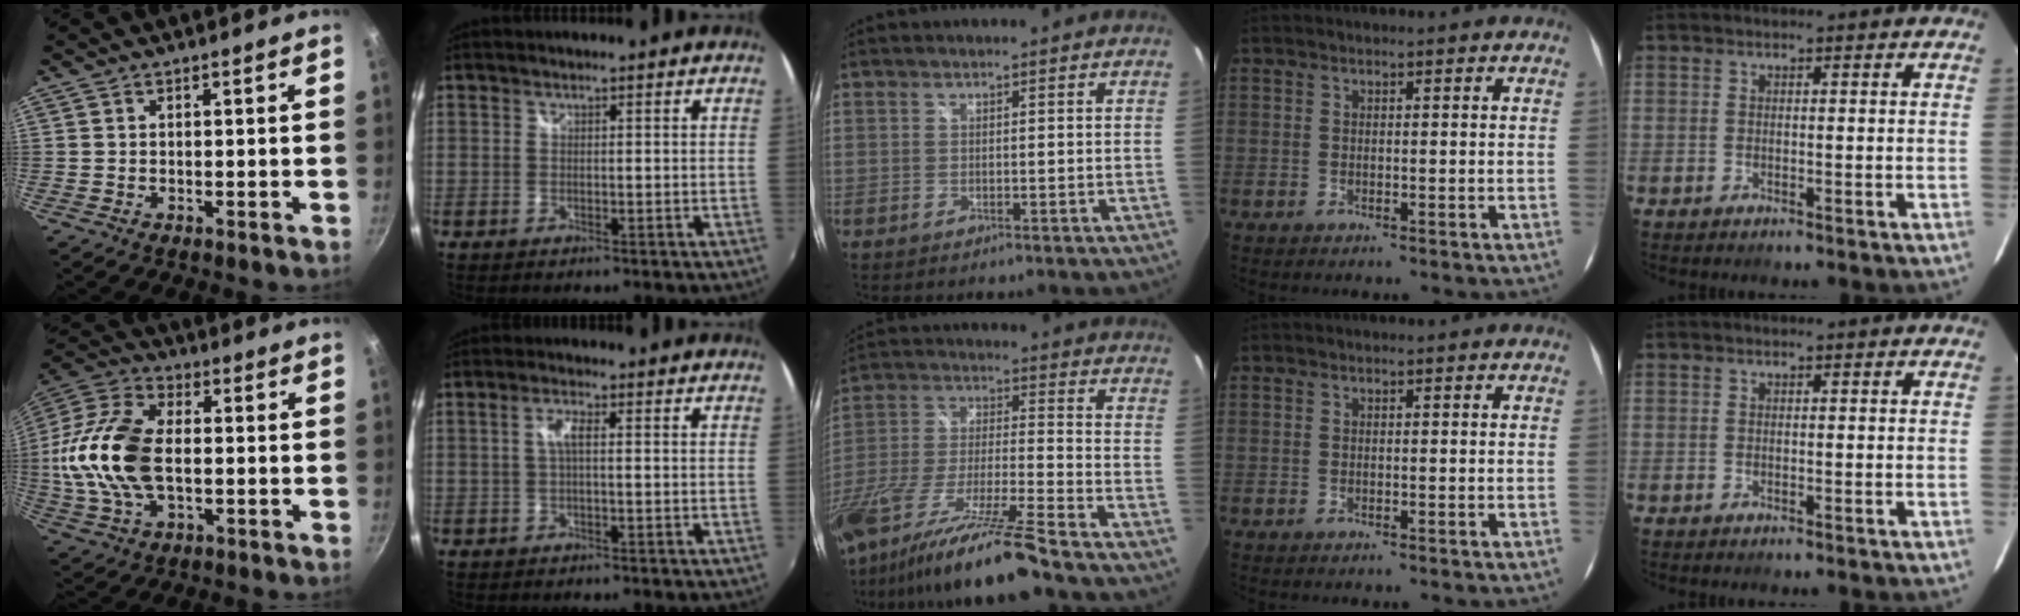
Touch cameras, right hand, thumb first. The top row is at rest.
{"thumb": {"total": 19.1, "force": [-0.9, 11.1, 15.5], "torque": [-0.308, 0.029, -0.026]}, "index": {"total": 2.6, "force": [0.0, 0.5, 2.5], "torque": [-0.051, 0.006, 0.000]}, "middle": {"total": 22.0, "force": [-16.8, -0.3, 14.1], "torque": [-0.263, -0.060, -0.303]}}